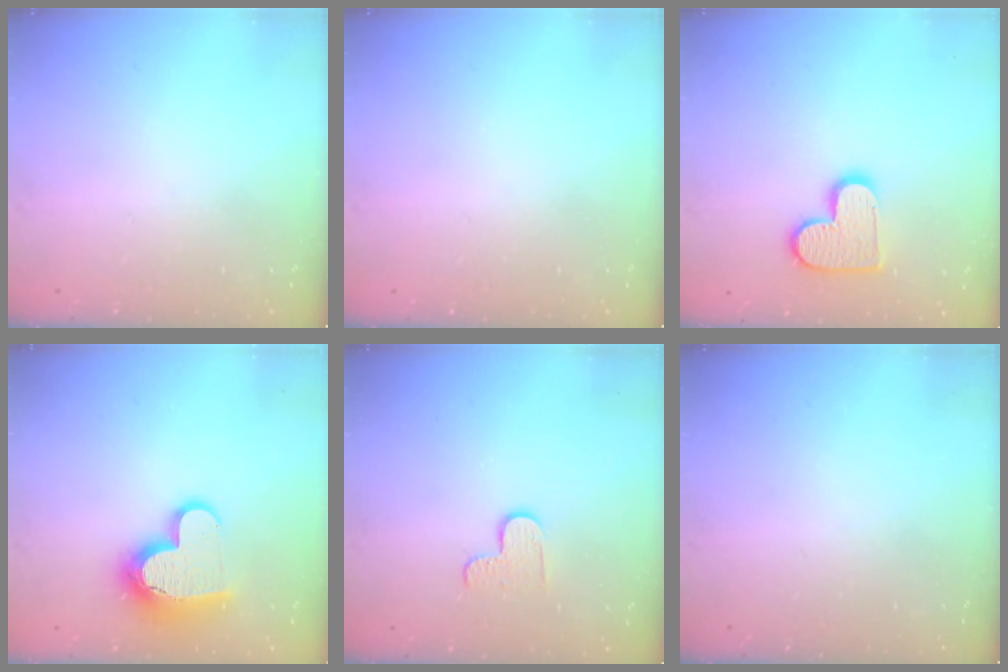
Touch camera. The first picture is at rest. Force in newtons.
{"total": 0.0}
{"total": 12.0, "press": 12.0, "slide": 0.6}
{"total": 14.6, "press": 14.5, "slide": 1.2}
{"total": 5.9, "press": 5.8, "slide": 0.6}
{"total": 0.0}